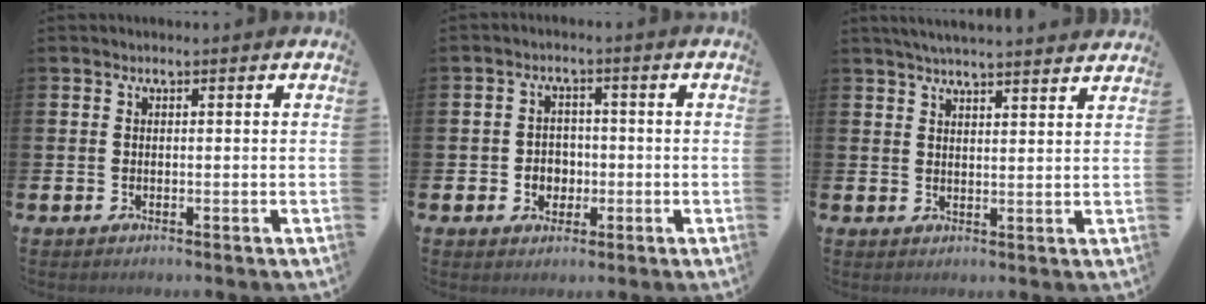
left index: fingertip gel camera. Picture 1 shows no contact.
{"total": 3.0, "force": [-0.5, 2.8, 1.0], "torque": [-0.019, 0.001, -0.018]}
{"total": 4.1, "force": [4.0, -0.2, 0.9], "torque": [-0.024, -0.017, 0.071]}